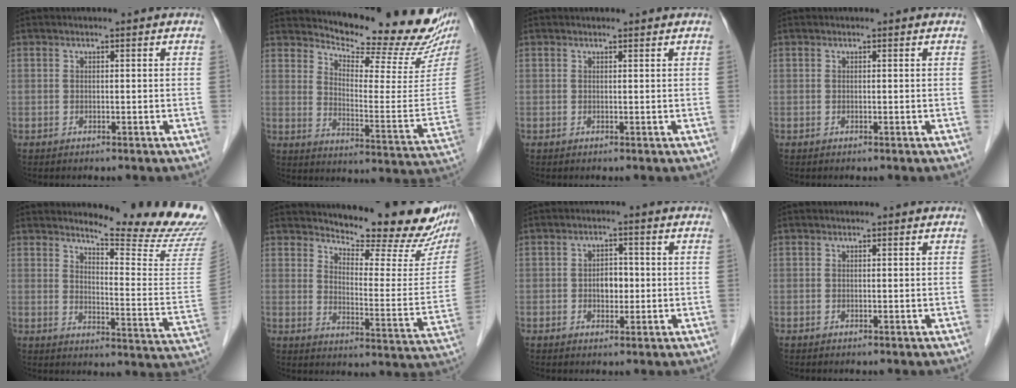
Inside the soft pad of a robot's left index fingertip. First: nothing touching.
{"total": 18.7, "force": [17.6, 2.4, 6.1], "torque": [-0.094, -0.092, 0.216]}
{"total": 0.8, "force": [0.8, 0.0, 0.0], "torque": [-0.008, 0.000, 0.008]}
{"total": 0.0}
{"total": 16.1, "force": [15.5, -1.0, 4.3], "torque": [-0.067, -0.136, 0.178]}
{"total": 18.3, "force": [16.6, 3.3, 6.8], "torque": [-0.084, -0.070, 0.199]}
{"total": 3.2, "force": [-0.6, 2.1, 2.4], "torque": [-0.037, 0.005, -0.007]}
{"total": 0.0}